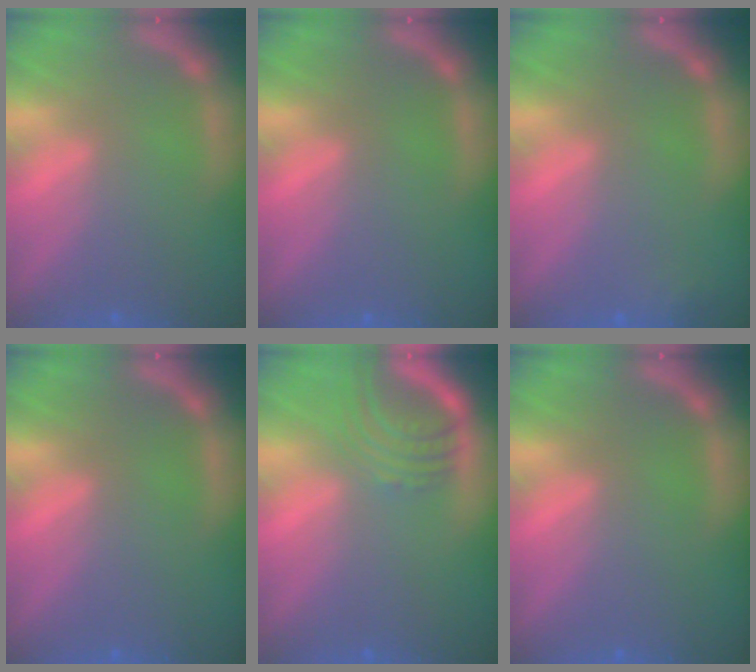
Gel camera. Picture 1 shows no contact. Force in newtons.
{"total": 0.0}
{"total": 0.9}
{"total": 0.0}
{"total": 5.0}
{"total": 0.0}